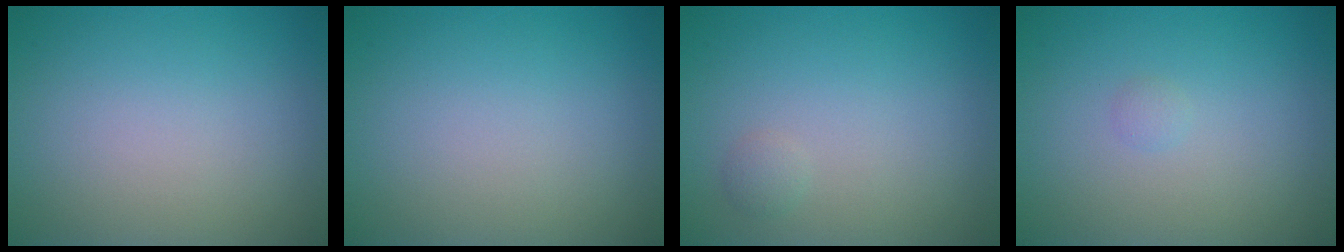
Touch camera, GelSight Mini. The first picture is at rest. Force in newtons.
{"total": 0.0}
{"total": 0.7, "press": 0.7, "slide": 0.0}
{"total": 0.5, "press": 0.5, "slide": 0.0}